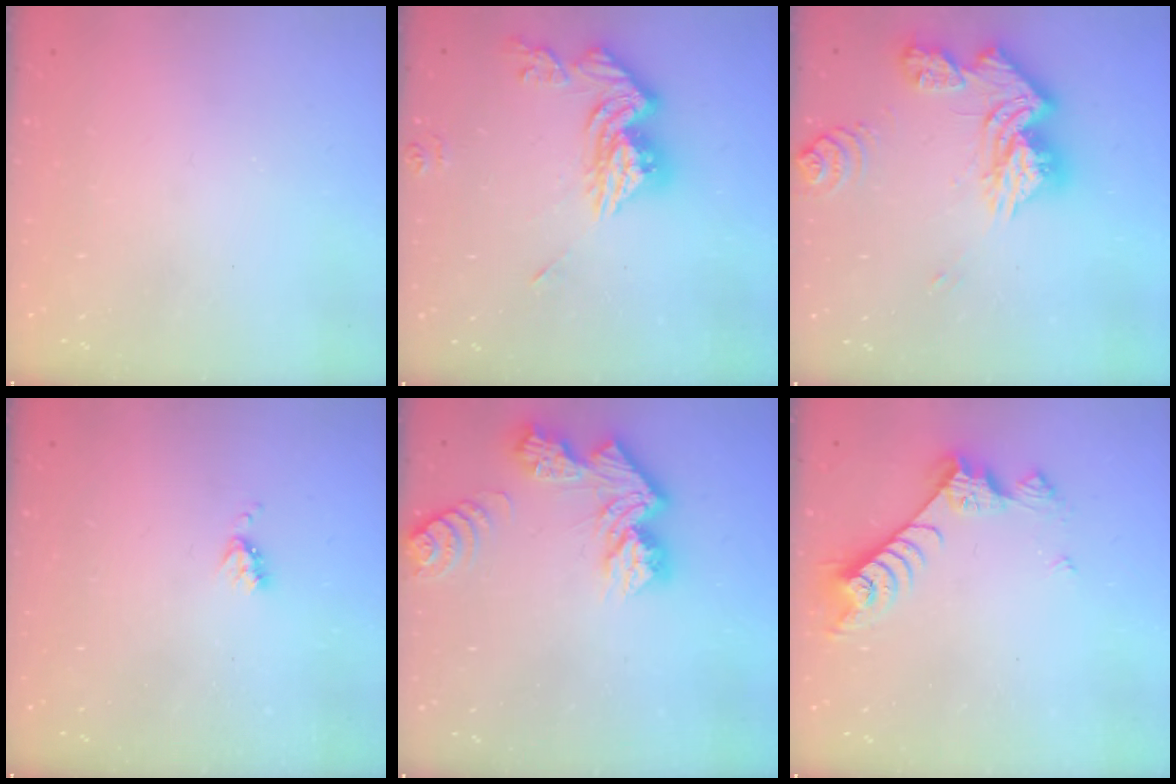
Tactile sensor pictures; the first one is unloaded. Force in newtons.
{"total": 13.7, "press": 13.6, "slide": 1.3}
{"total": 18.7, "press": 18.6, "slide": 1.9}
{"total": 4.0, "press": 3.9, "slide": 0.6}
{"total": 12.2, "press": 12.1, "slide": 1.0}
{"total": 8.4, "press": 8.3, "slide": 0.8}